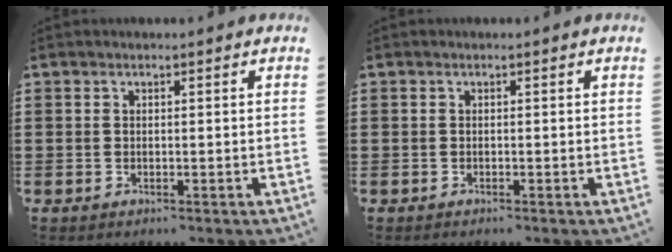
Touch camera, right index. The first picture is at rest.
{"total": 0.0}